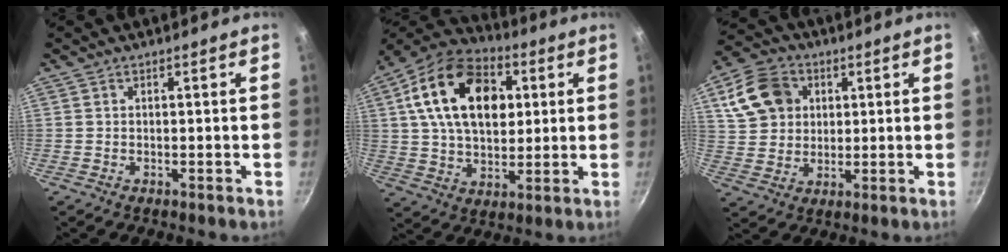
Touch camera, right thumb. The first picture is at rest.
{"total": 21.0, "force": [5.4, 13.7, 15.1], "torque": [-0.231, 0.006, 0.080]}
{"total": 12.2, "force": [4.2, 9.8, 6.0], "torque": [-0.093, 0.007, 0.077]}